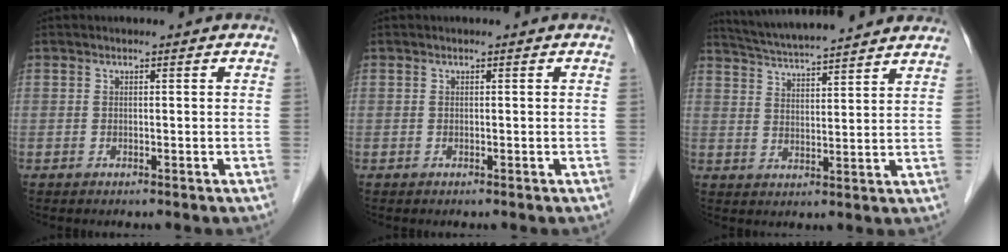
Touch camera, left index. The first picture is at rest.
{"total": 0.0}
{"total": 16.1, "force": [14.5, 0.7, 7.0], "torque": [-0.122, 0.027, 0.206]}